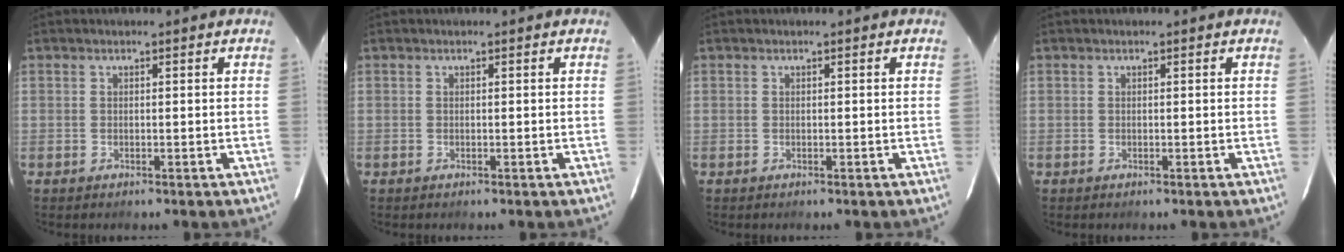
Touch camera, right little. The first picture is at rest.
{"total": 0.0}
{"total": 0.0}
{"total": 0.0}